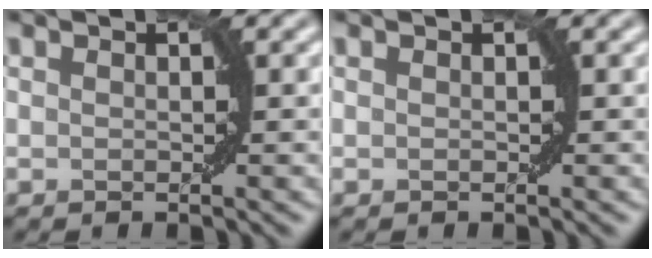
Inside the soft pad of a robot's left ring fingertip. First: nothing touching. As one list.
[{"total": 0.0}]